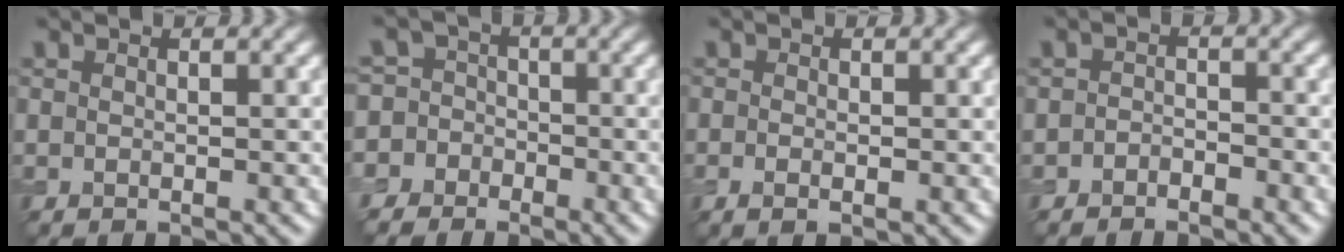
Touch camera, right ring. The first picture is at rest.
{"total": 7.4, "force": [-3.8, 6.3, 0.4], "torque": [0.004, 0.007, -0.095]}
{"total": 1.0, "force": [-0.3, 0.3, 0.9], "torque": [-0.019, -0.005, -0.005]}
{"total": 1.3, "force": [-1.1, 0.6, 0.3], "torque": [-0.003, 0.004, -0.023]}